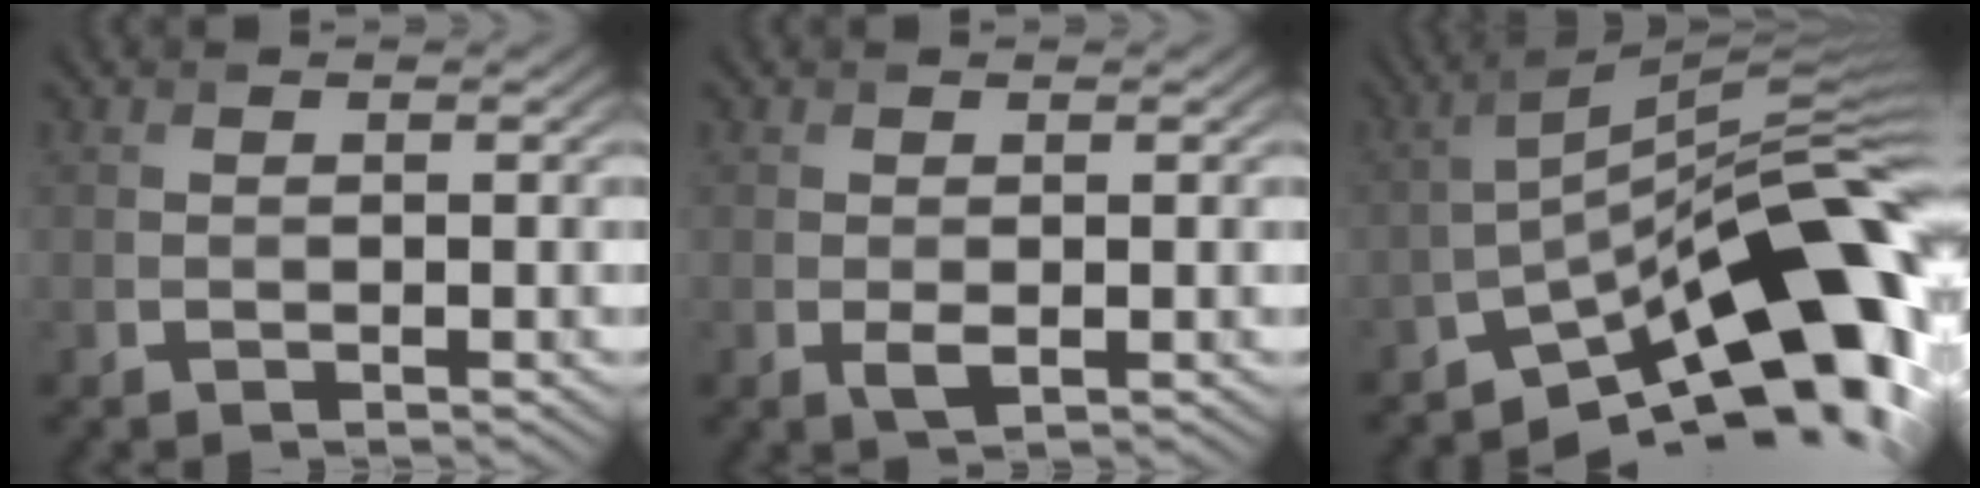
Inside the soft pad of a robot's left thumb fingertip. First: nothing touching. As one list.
[{"total": 1.1, "force": [-0.2, 0.4, 0.9], "torque": [-0.023, -0.004, -0.002]}, {"total": 15.7, "force": [-8.8, 4.7, 12.1], "torque": [-0.169, 0.011, -0.166]}]